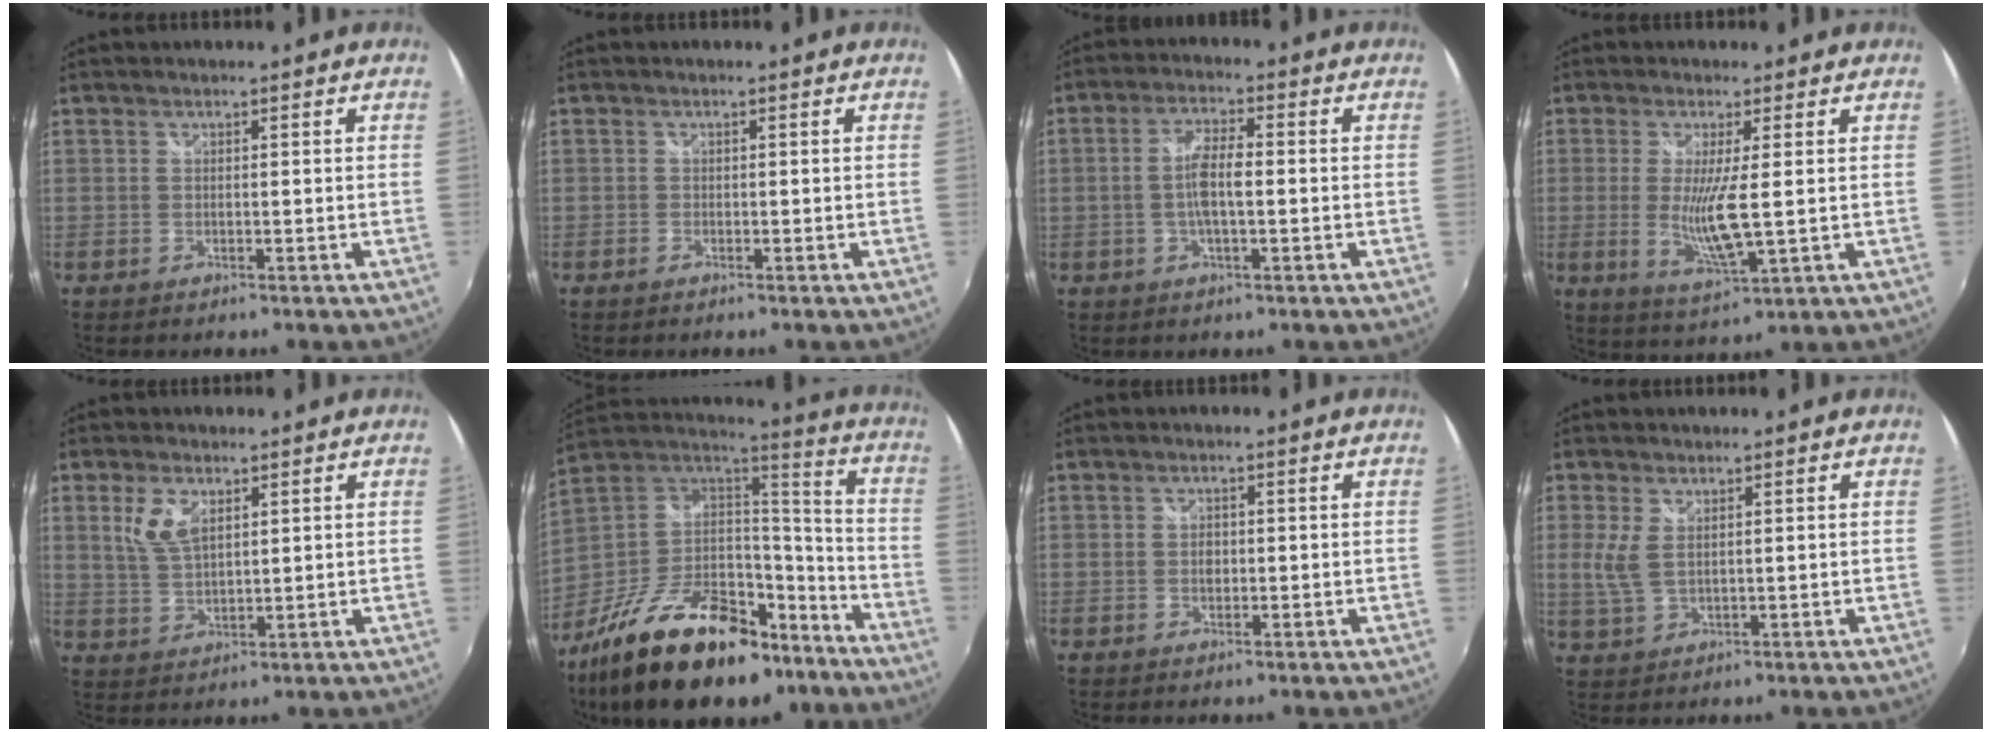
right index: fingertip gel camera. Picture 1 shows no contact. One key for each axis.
{"total": 0.7, "fx": -0.6, "fy": 0.3, "fz": 0.2, "tx": -0.005, "ty": -0.002, "tz": -0.013}
{"total": 6.0, "fx": -0.6, "fy": 1.5, "fz": 5.8, "tx": -0.111, "ty": 0.005, "tz": -0.012}
{"total": 8.1, "fx": -0.2, "fy": 0.6, "fz": 8.1, "tx": -0.160, "ty": -0.020, "tz": -0.002}
{"total": 5.8, "fx": 2.5, "fy": 2.9, "fz": 4.4, "tx": -0.090, "ty": 0.003, "tz": 0.051}
{"total": 32.0, "fx": -20.0, "fy": 15.8, "fz": 19.3, "tx": -0.361, "ty": 0.006, "tz": -0.302}
{"total": 1.5, "fx": -0.1, "fy": 1.2, "fz": 0.9, "tx": -0.017, "ty": 0.002, "tz": -0.004}
{"total": 4.1, "fx": 0.9, "fy": 2.0, "fz": 3.5, "tx": -0.079, "ty": -0.001, "tz": 0.020}